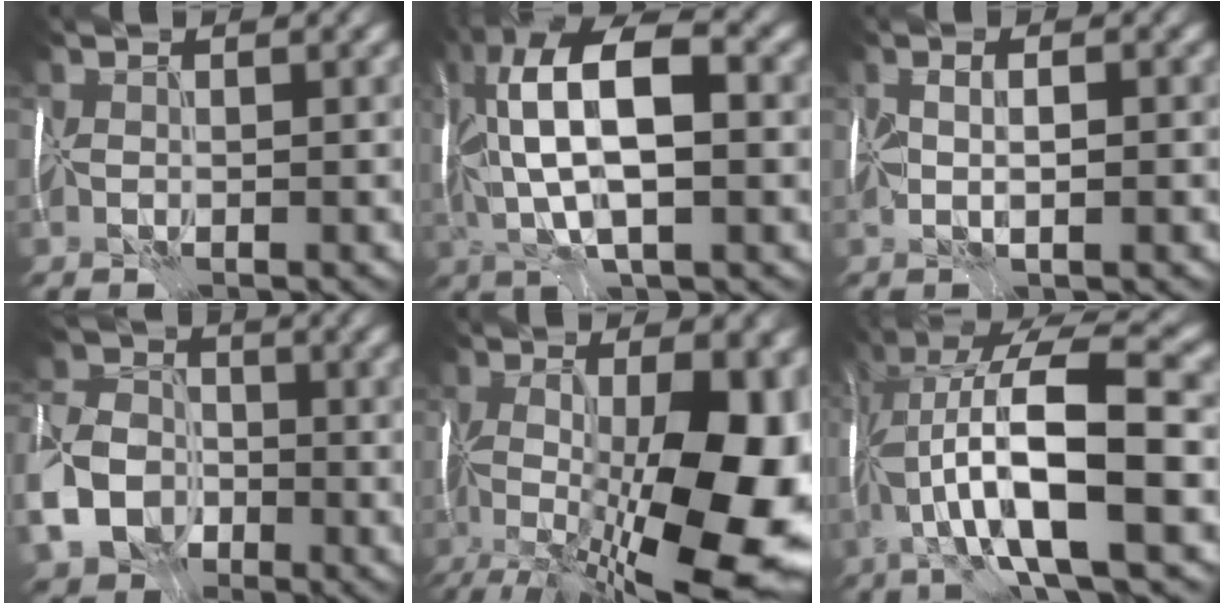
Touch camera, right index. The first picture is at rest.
{"total": 12.6, "force": [1.8, 4.9, 11.5], "torque": [-0.216, 0.019, 0.031]}
{"total": 1.8, "force": [-0.3, 0.1, 1.8], "torque": [-0.038, -0.003, -0.003]}
{"total": 7.8, "force": [-3.1, 6.0, 4.0], "torque": [-0.101, -0.009, -0.071]}
{"total": 17.5, "force": [-3.0, 6.3, 16.0], "torque": [-0.258, -0.032, -0.026]}
{"total": 13.5, "force": [-2.1, 3.5, 12.9], "torque": [-0.250, 0.024, -0.038]}